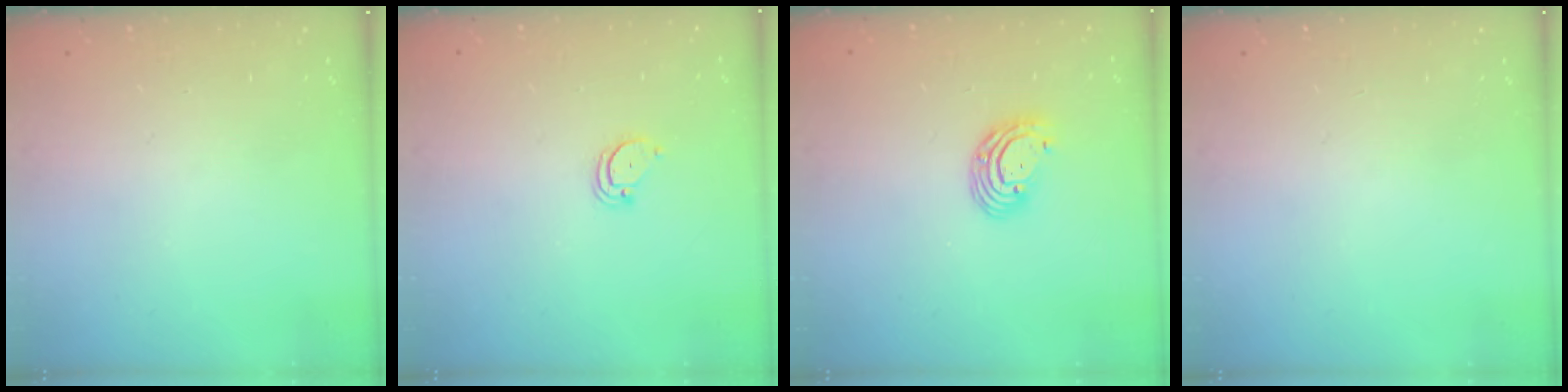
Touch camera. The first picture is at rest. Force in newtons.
{"total": 2.7, "press": 2.7, "slide": 0.2}
{"total": 7.2, "press": 7.1, "slide": 1.6}
{"total": 0.0}